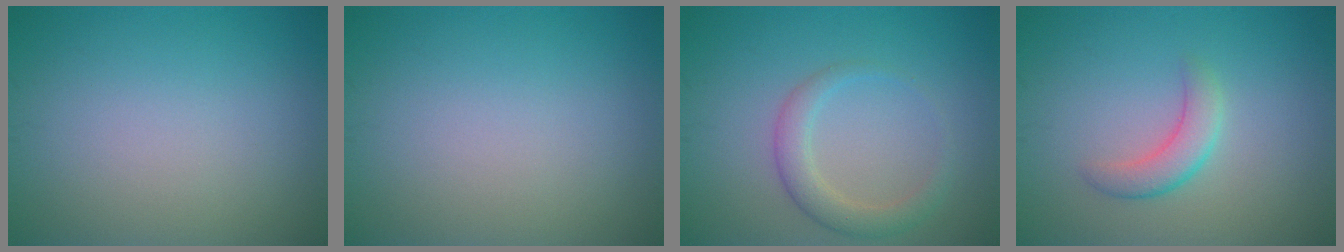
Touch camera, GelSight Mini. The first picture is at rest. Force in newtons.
{"total": 0.0}
{"total": 2.6, "press": 2.6, "slide": 0.2}
{"total": 2.6, "press": 2.6, "slide": 0.1}